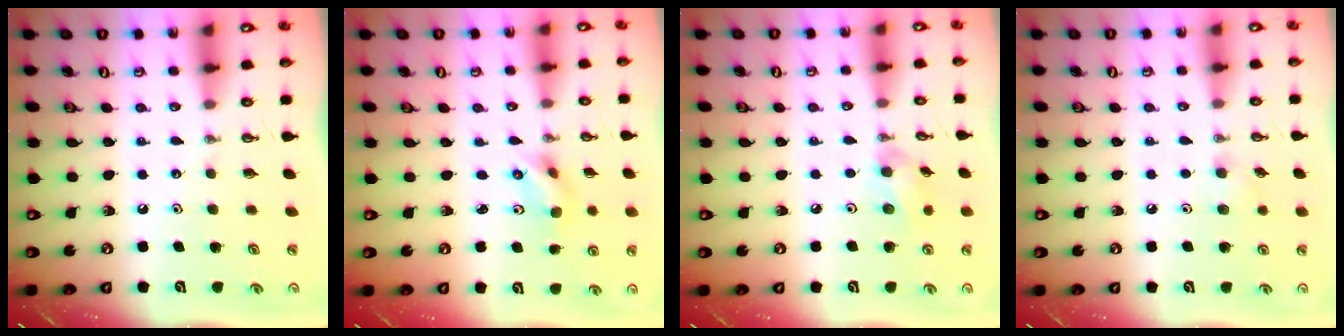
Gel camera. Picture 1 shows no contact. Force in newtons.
{"total": 4.9, "press": 2.9, "slide": 3.9}
{"total": 7.9, "press": 7.6, "slide": 2.2}
{"total": 5.8, "press": 5.8, "slide": 0.7}